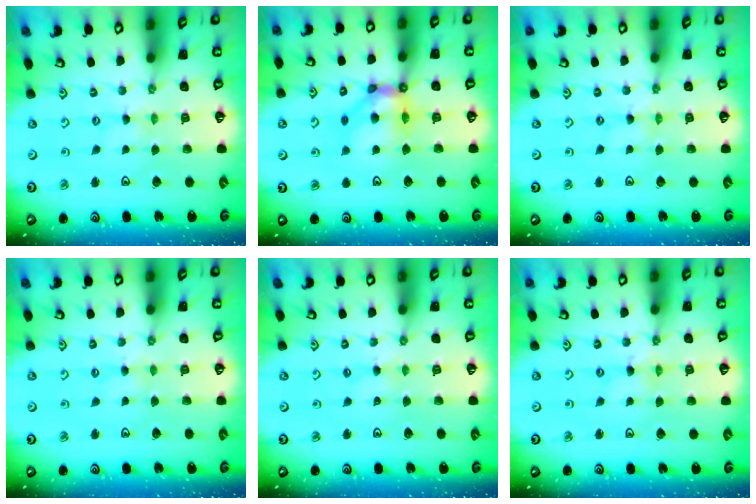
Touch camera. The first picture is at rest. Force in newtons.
{"total": 10.1, "press": 10.0, "slide": 1.6}
{"total": 0.0}
{"total": 1.6, "press": 1.5, "slide": 0.3}
{"total": 1.7, "press": 1.6, "slide": 0.4}
{"total": 0.8, "press": 0.8, "slide": 0.2}